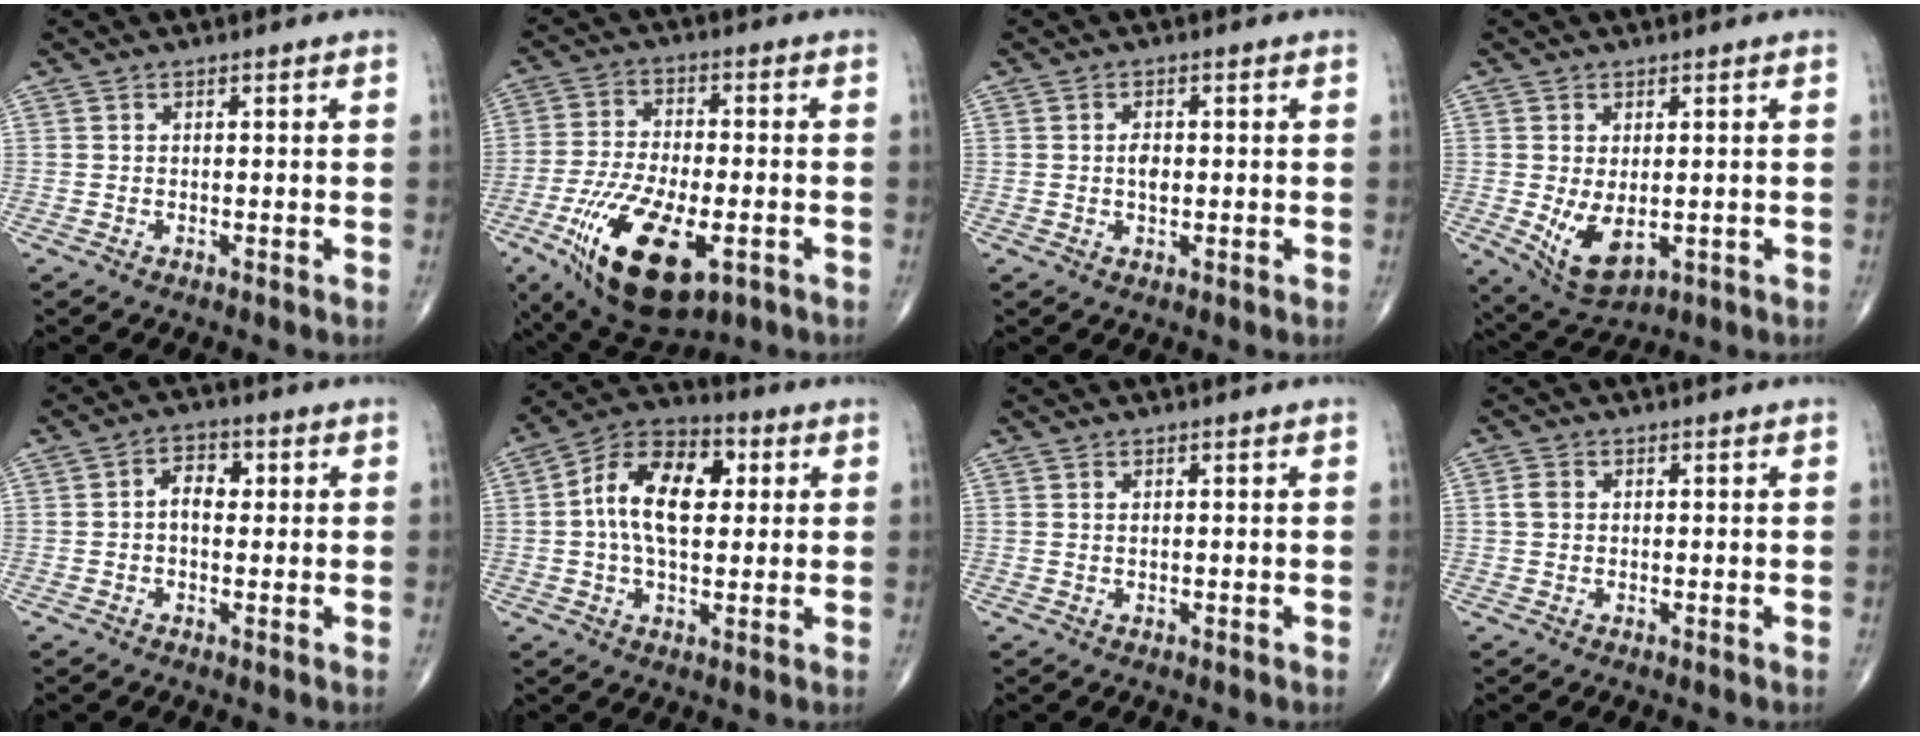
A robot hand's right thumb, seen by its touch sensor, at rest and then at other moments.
{"total": 18.5, "force": [-7.3, 8.3, 14.9], "torque": [-0.285, 0.003, -0.109]}
{"total": 2.4, "force": [0.1, 1.4, 2.0], "torque": [-0.034, 0.000, 0.000]}
{"total": 7.6, "force": [-1.0, 4.2, 6.2], "torque": [-0.105, -0.015, 0.003]}
{"total": 4.4, "force": [0.3, 2.9, 3.2], "torque": [-0.041, 0.014, -0.002]}
{"total": 14.6, "force": [2.2, 8.5, 11.7], "torque": [-0.189, 0.021, 0.027]}
{"total": 0.5, "force": [0.3, 0.2, 0.4], "torque": [-0.011, 0.001, 0.006]}
{"total": 1.9, "force": [0.2, 1.5, 1.1], "torque": [-0.022, 0.005, 0.003]}